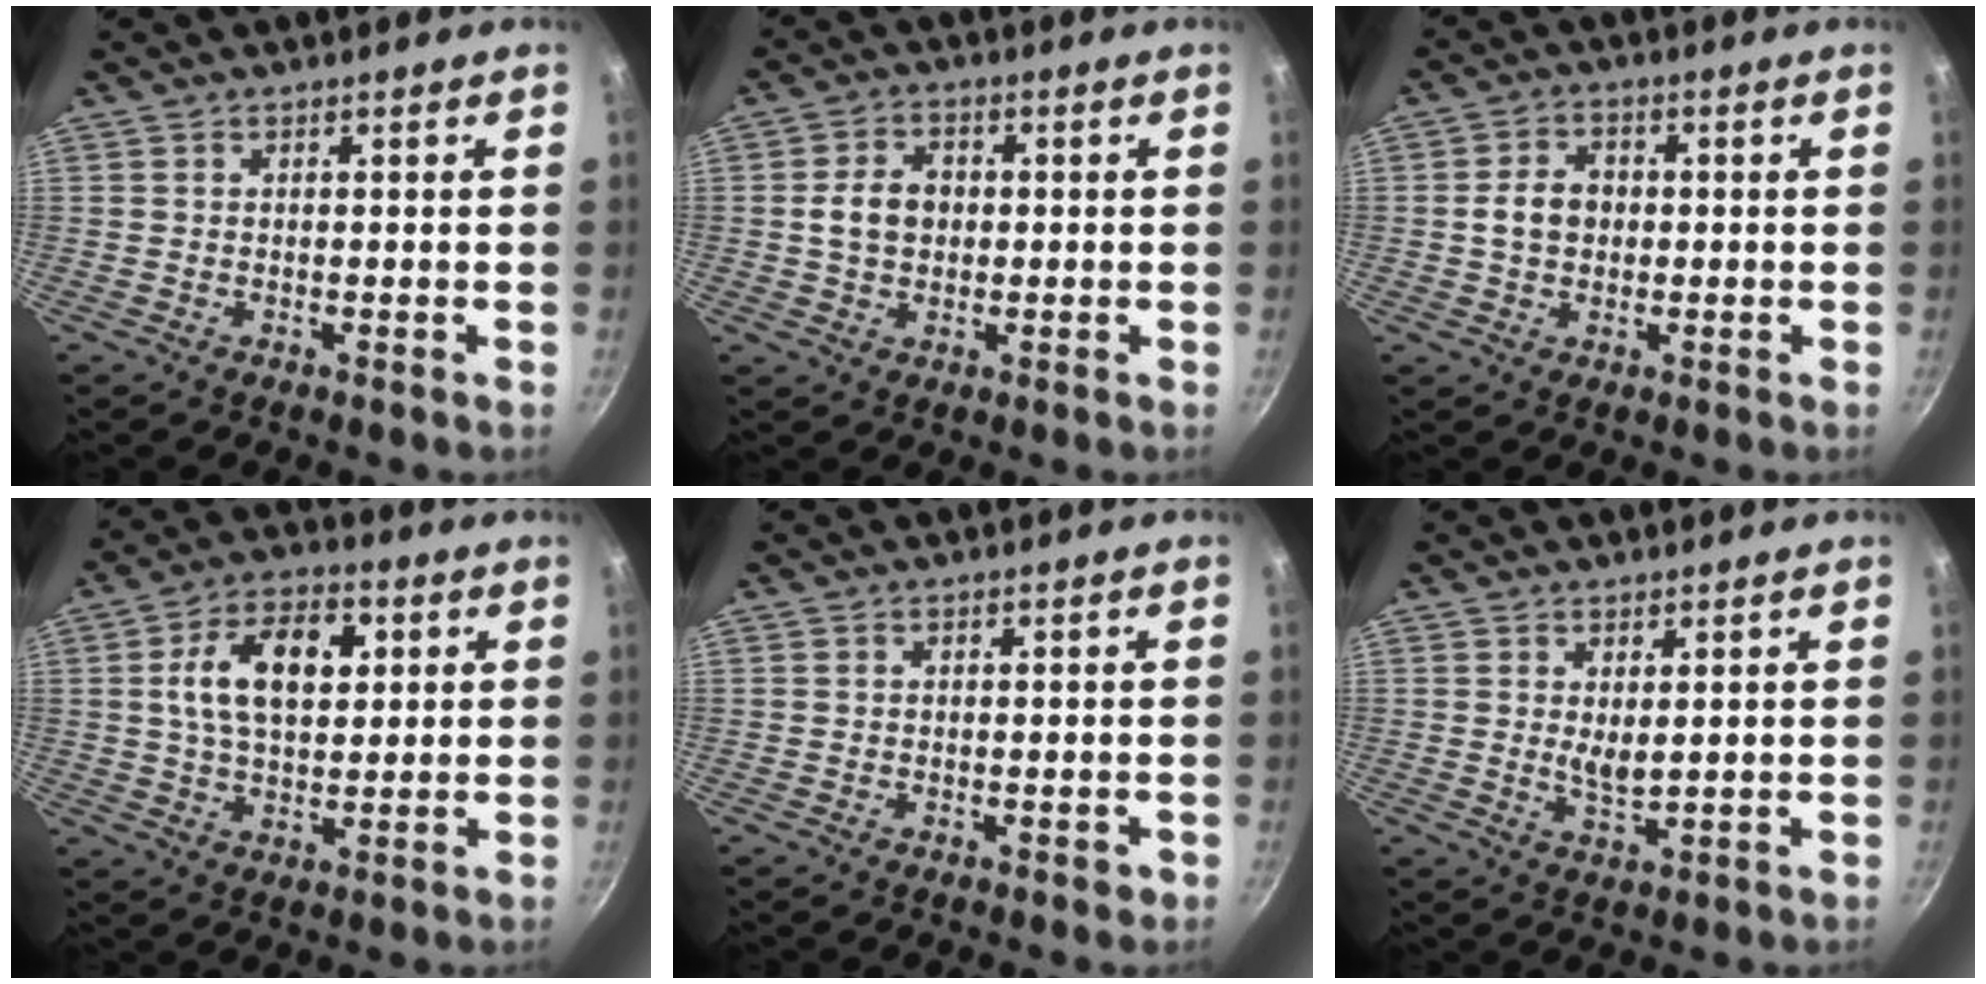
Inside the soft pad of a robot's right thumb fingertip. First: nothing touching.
{"total": 6.4, "force": [0.2, 4.9, 4.1], "torque": [-0.062, 0.011, 0.002]}
{"total": 5.9, "force": [0.0, 4.6, 3.6], "torque": [-0.051, 0.013, -0.003]}
{"total": 13.0, "force": [2.9, 7.6, 10.1], "torque": [-0.159, 0.005, 0.046]}
{"total": 0.6, "force": [-0.1, 0.4, 0.4], "torque": [-0.001, 0.000, -0.001]}
{"total": 2.9, "force": [0.9, 1.2, 2.5], "torque": [-0.042, -0.013, 0.021]}